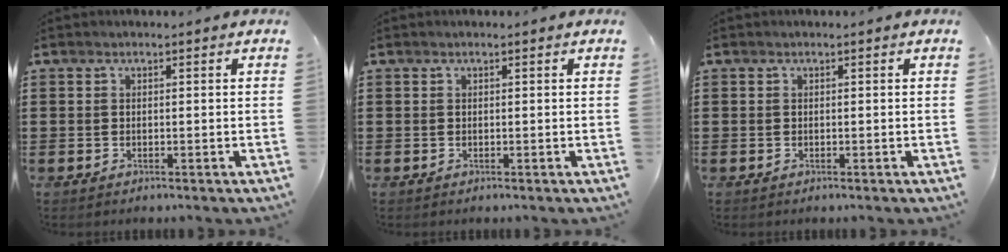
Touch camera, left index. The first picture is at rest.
{"total": 0.0}
{"total": 0.0}